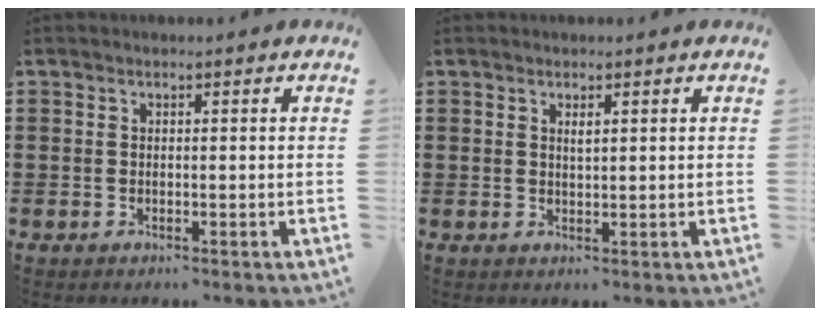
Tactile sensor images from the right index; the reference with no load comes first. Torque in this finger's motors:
{"motor_torque": [-0.10, -0.05, -0.01, 0.00]}